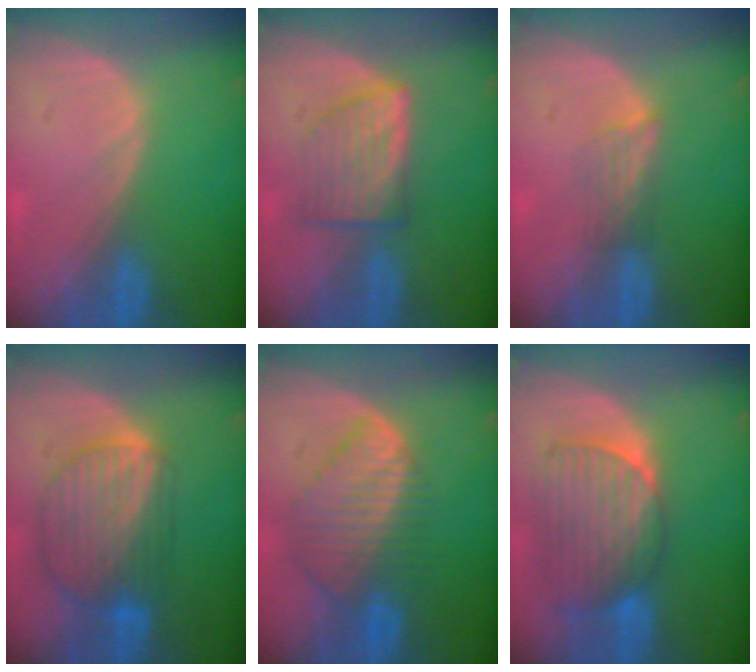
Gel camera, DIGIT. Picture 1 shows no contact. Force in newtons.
{"total": 6.1, "press": 5.8, "slide": 1.7}
{"total": 2.8, "press": 2.5, "slide": 1.4}
{"total": 9.3, "press": 7.9, "slide": 4.9}
{"total": 8.6, "press": 7.5, "slide": 4.1}
{"total": 9.0, "press": 8.5, "slide": 2.9}